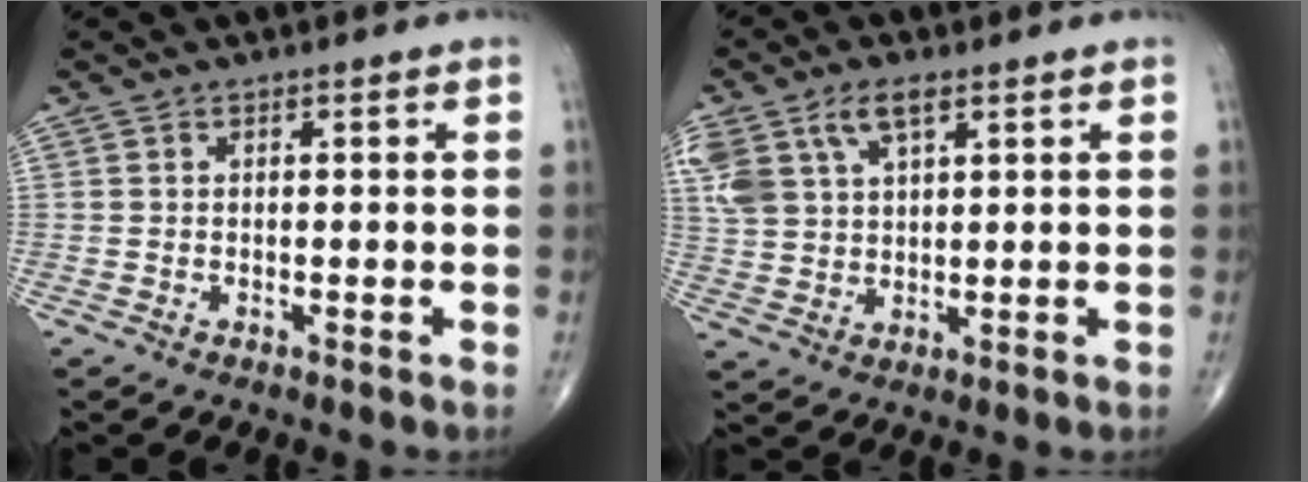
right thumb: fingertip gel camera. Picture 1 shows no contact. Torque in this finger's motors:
{"motor_torque": [-0.07, 0.22, 0.70, 0.49, 0.10]}